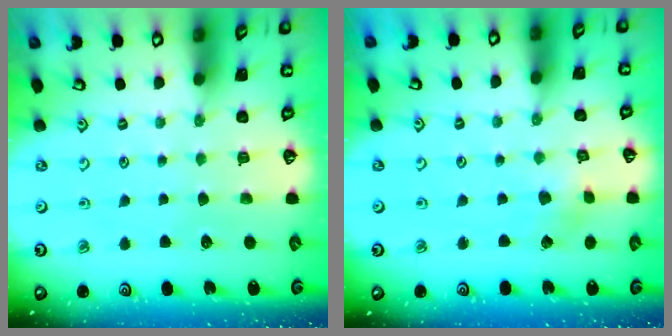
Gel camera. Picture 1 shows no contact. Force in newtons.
{"total": 2.1, "press": 2.1, "slide": 0.1}